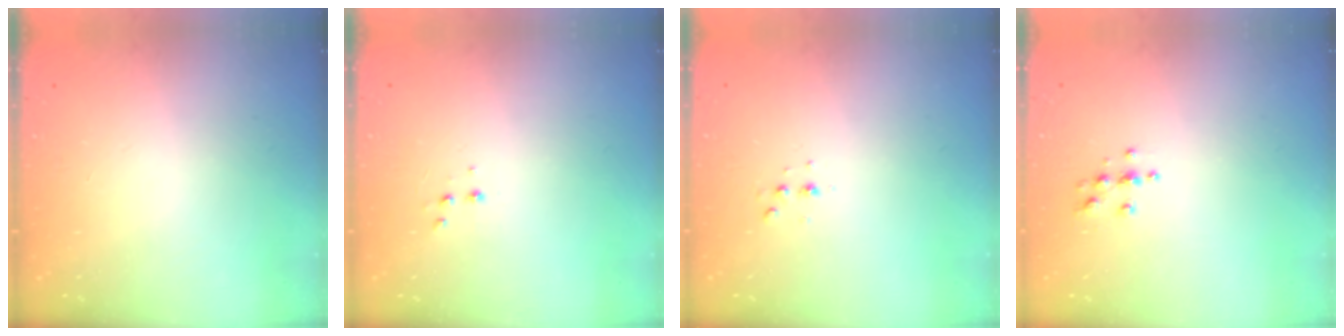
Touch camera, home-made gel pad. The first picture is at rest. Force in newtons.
{"total": 1.9, "press": 1.9, "slide": 0.2}
{"total": 2.8, "press": 2.8, "slide": 0.7}
{"total": 3.9, "press": 3.8, "slide": 0.4}